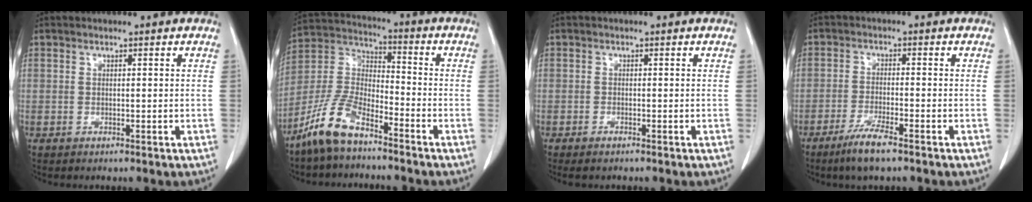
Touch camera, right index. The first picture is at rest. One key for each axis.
{"total": 10.4, "fx": -7.7, "fy": 3.2, "fz": 6.1, "tx": -0.150, "ty": 0.003, "tz": -0.156}
{"total": 1.5, "fx": -1.2, "fy": 0.3, "fz": 0.8, "tx": -0.020, "ty": -0.005, "tz": -0.014}
{"total": 5.6, "fx": -3.9, "fy": 0.3, "fz": 4.0, "tx": -0.082, "ty": -0.012, "tz": -0.071}